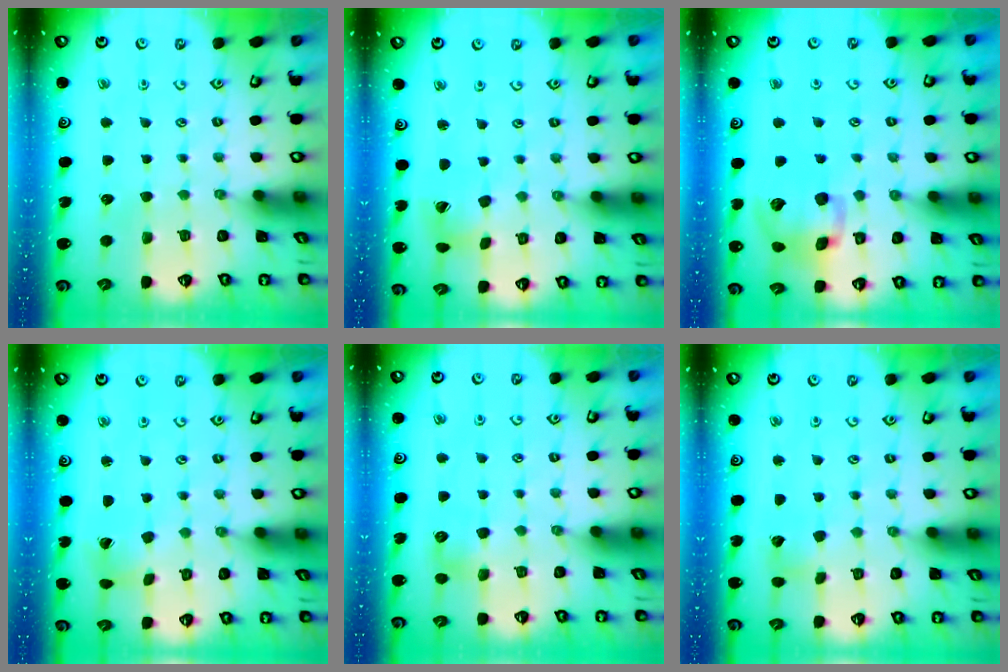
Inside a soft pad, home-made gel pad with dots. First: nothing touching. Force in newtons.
{"total": 8.7, "press": 8.6, "slide": 0.9}
{"total": 14.6, "press": 14.4, "slide": 2.5}
{"total": 2.3, "press": 2.3, "slide": 0.3}
{"total": 5.6, "press": 5.6, "slide": 0.5}
{"total": 6.5, "press": 6.5, "slide": 0.5}